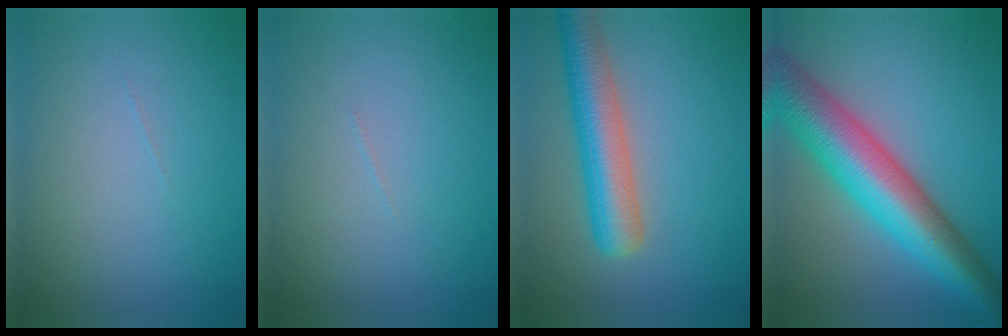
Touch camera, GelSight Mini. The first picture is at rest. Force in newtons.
{"total": 0.0}
{"total": 6.0, "press": 6.0, "slide": 0.3}
{"total": 10.6, "press": 10.6, "slide": 0.0}